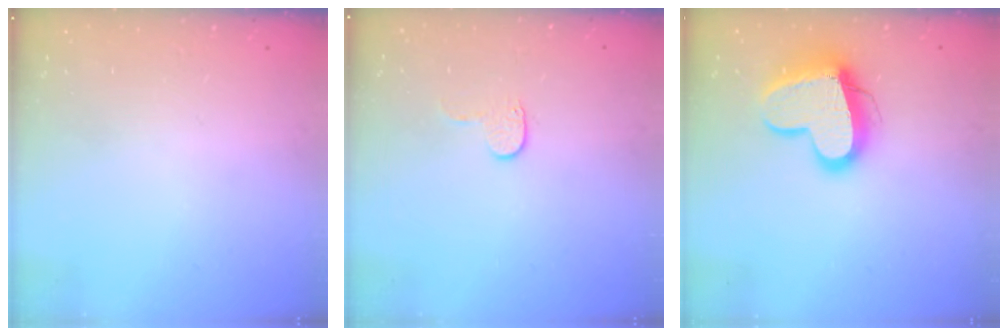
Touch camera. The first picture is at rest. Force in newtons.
{"total": 4.7, "press": 4.7, "slide": 0.5}
{"total": 15.0, "press": 14.9, "slide": 1.6}